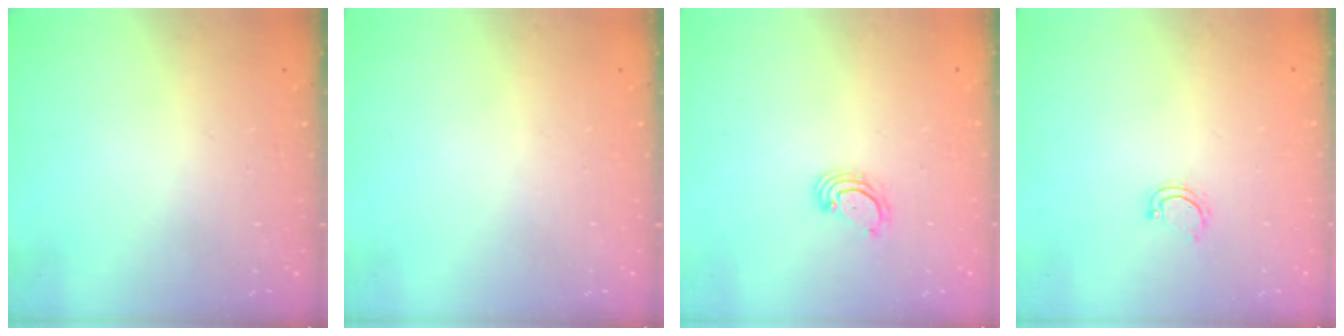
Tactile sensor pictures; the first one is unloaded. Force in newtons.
{"total": 0.0}
{"total": 3.0, "press": 3.0, "slide": 0.2}
{"total": 3.0, "press": 3.0, "slide": 0.2}